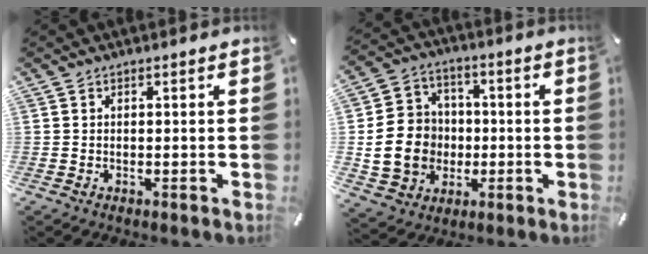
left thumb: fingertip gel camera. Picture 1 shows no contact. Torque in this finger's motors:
{"motor_torque": [0.47, 0.53, 0.28, 0.04, 0.31]}